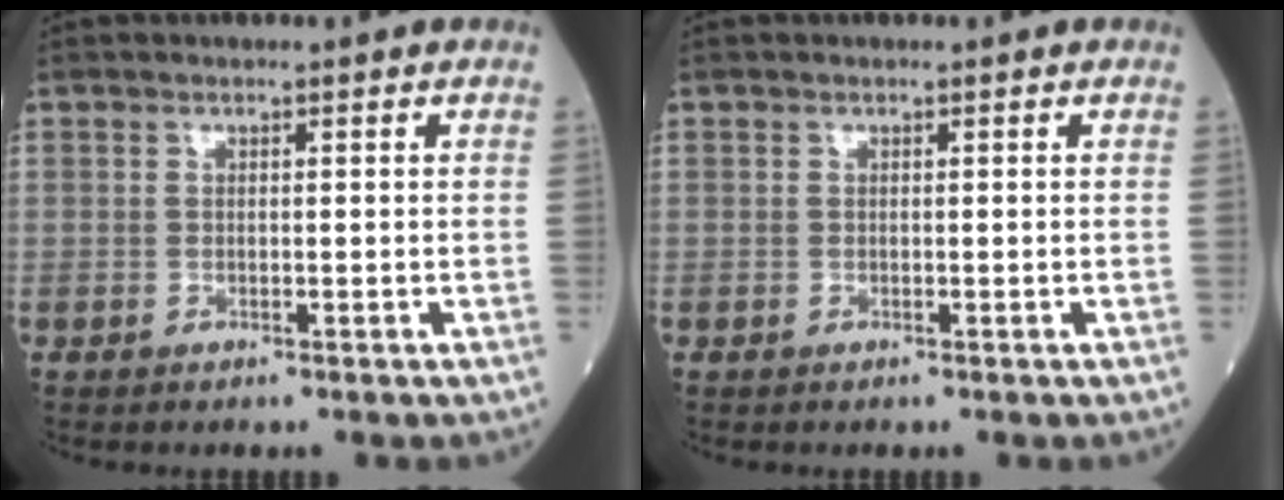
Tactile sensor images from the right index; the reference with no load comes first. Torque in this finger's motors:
{"motor_torque": [0.00, 0.00, 0.00, 0.00]}